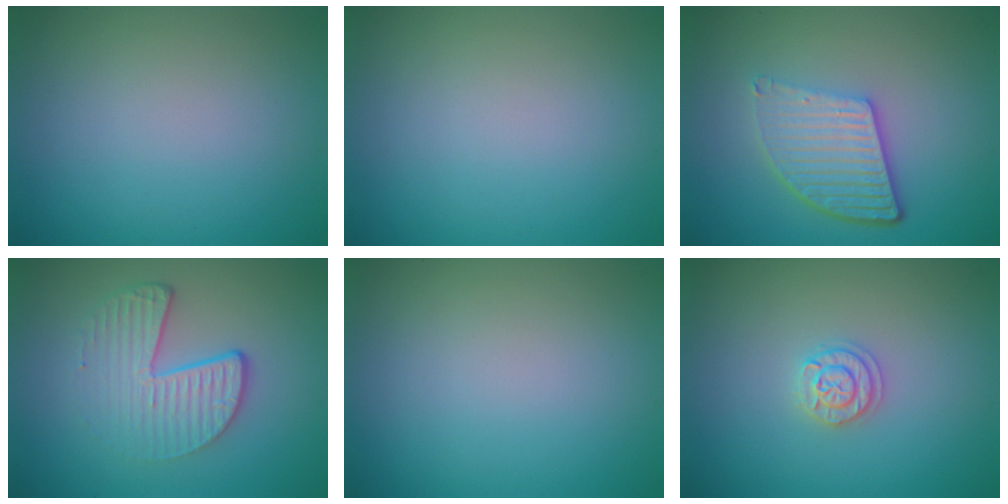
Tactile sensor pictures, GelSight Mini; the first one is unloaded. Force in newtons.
{"total": 0.0}
{"total": 5.4, "press": 3.8, "slide": 3.9}
{"total": 4.7, "press": 3.0, "slide": 3.6}
{"total": 0.0}
{"total": 1.8, "press": 1.8, "slide": 0.3}